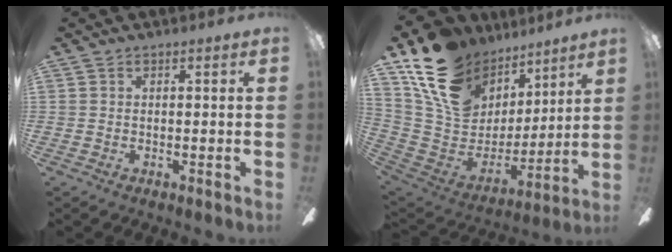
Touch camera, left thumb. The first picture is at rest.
{"total": 20.9, "force": [12.5, 13.9, 9.3], "torque": [-0.172, -0.066, 0.244]}